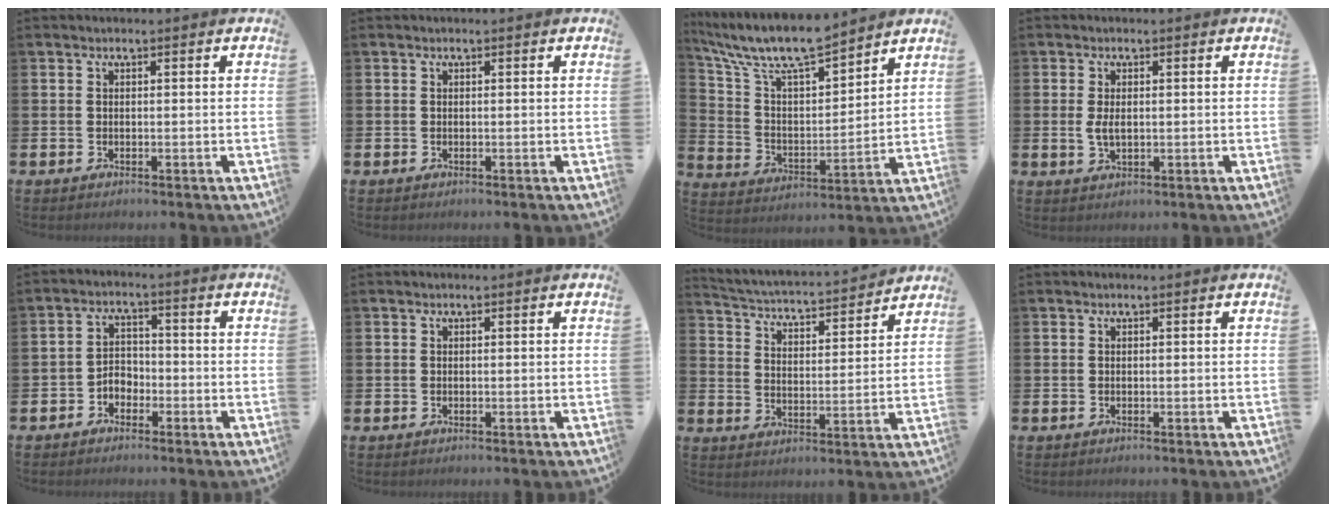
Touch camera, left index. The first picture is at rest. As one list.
[{"total": 0.0}, {"total": 10.6, "force": [9.4, 2.3, 4.2], "torque": [-0.122, -0.054, 0.166]}, {"total": 2.2, "force": [0.2, 1.1, 1.8], "torque": [-0.024, 0.000, -0.002]}, {"total": 2.7, "force": [-1.9, 1.8, 0.7], "torque": [-0.020, 0.008, -0.043]}, {"total": 0.0}, {"total": 3.9, "force": [3.8, 0.6, 0.7], "torque": [-0.037, -0.044, 0.058]}, {"total": 0.0}]